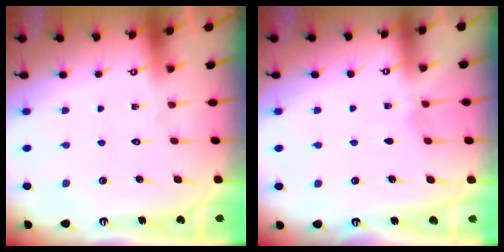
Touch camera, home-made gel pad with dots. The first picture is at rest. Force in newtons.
{"total": 2.9, "press": 2.9, "slide": 0.4}